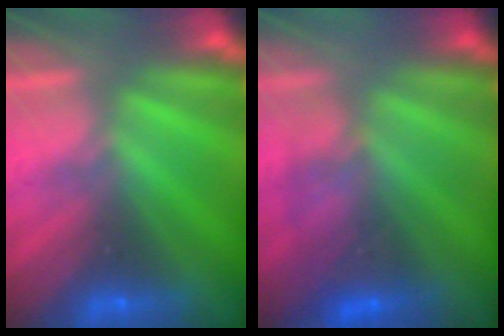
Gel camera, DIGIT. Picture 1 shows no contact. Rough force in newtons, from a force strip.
{"total": 4.3}